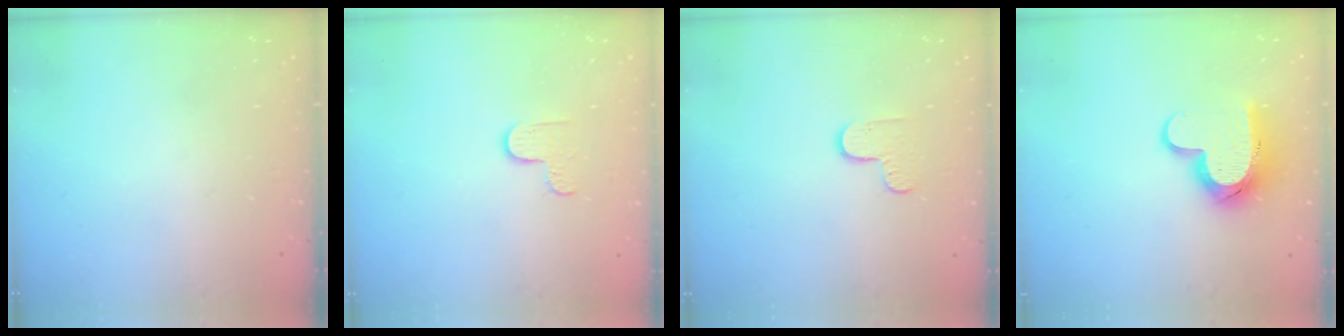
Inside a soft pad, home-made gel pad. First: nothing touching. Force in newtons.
{"total": 2.9, "press": 2.9, "slide": 0.3}
{"total": 5.5, "press": 5.4, "slide": 0.6}
{"total": 12.4, "press": 12.3, "slide": 1.0}